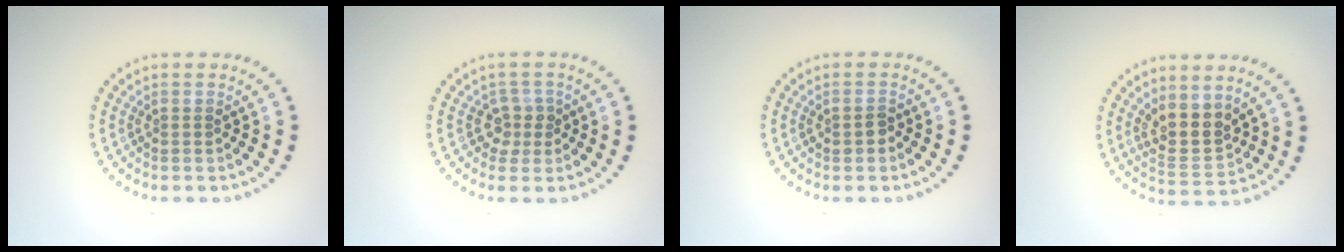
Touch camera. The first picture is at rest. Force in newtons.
{"total": 1.8, "press": 1.3, "slide": 1.3}
{"total": 1.2, "press": 1.1, "slide": 0.1}
{"total": 3.4, "press": 3.1, "slide": 1.4}